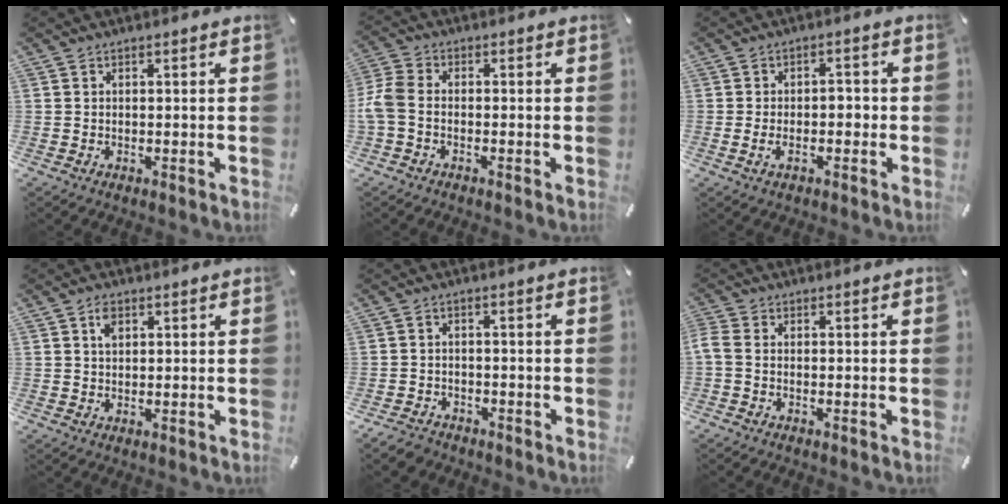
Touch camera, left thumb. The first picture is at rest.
{"total": 5.1, "force": [-1.4, 2.9, 4.0], "torque": [-0.099, 0.001, -0.030]}
{"total": 4.1, "force": [-1.1, 2.3, 3.2], "torque": [-0.047, 0.009, -0.023]}
{"total": 2.7, "force": [1.1, 1.7, 1.7], "torque": [-0.031, 0.002, 0.018]}
{"total": 2.9, "force": [-2.4, 1.6, 0.5], "torque": [-0.014, 0.015, -0.050]}
{"total": 1.9, "force": [-0.7, 0.8, 1.6], "torque": [-0.034, 0.001, -0.013]}